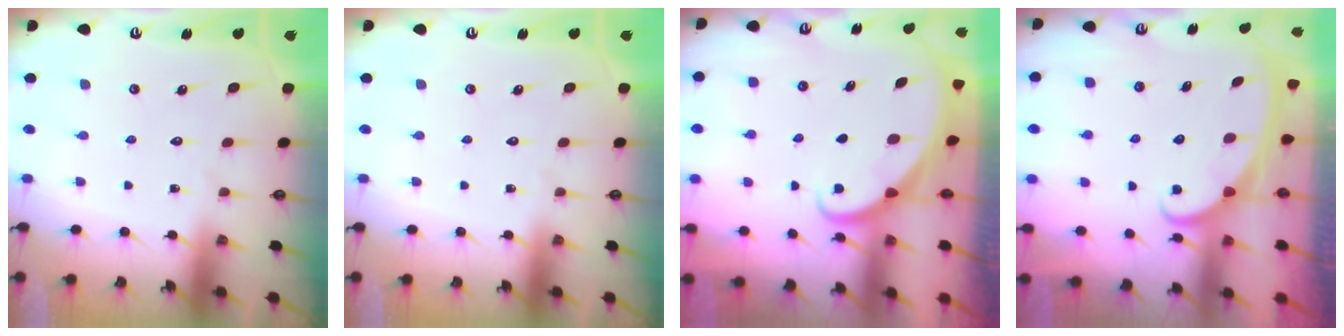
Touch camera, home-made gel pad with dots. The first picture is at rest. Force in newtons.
{"total": 0.0}
{"total": 2.1, "press": 2.1, "slide": 0.2}
{"total": 2.5, "press": 2.5, "slide": 0.4}